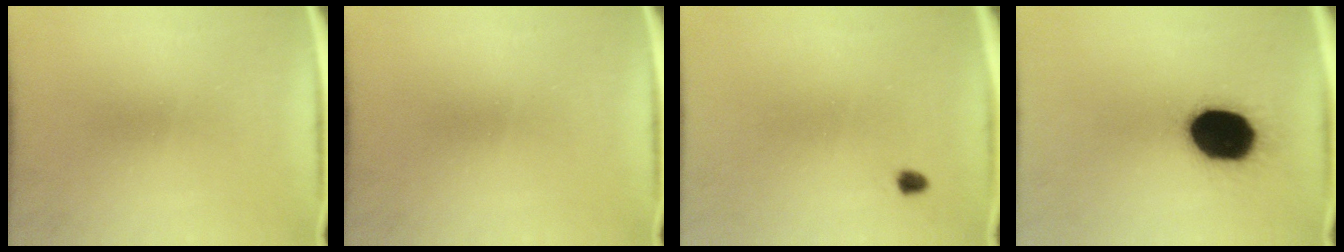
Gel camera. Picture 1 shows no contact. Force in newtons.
{"total": 0.0}
{"total": 1.0}
{"total": 19.6}